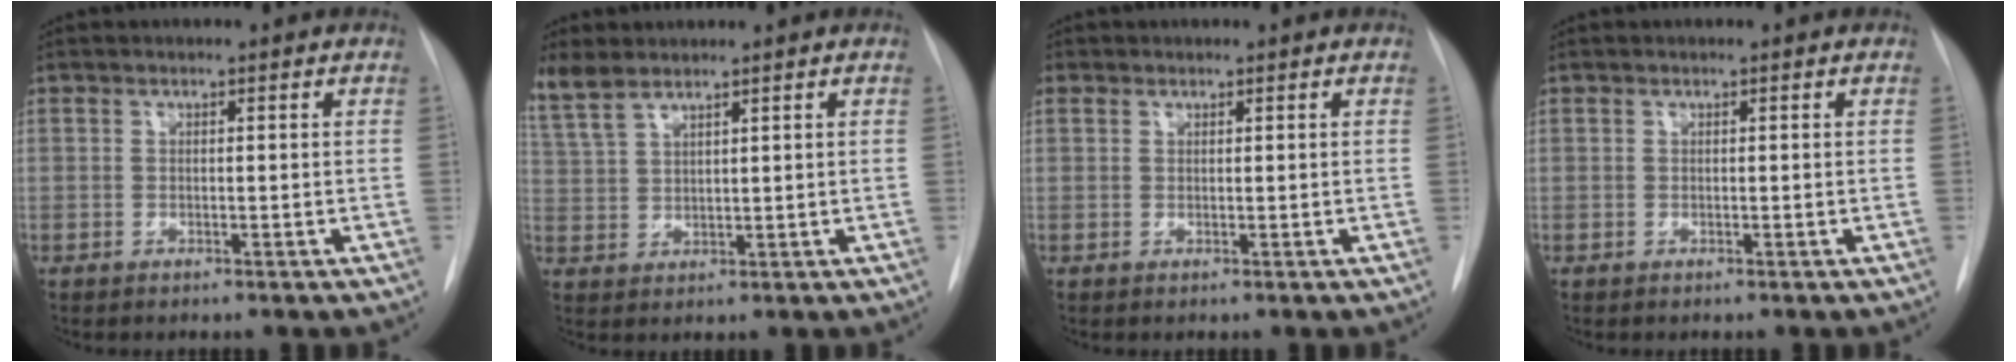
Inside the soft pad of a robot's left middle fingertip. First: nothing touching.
{"total": 5.9, "force": [5.1, 1.6, 2.6], "torque": [-0.070, 0.013, 0.117]}
{"total": 1.0, "force": [0.6, 0.8, 0.2], "torque": [0.001, 0.009, 0.009]}
{"total": 0.0}